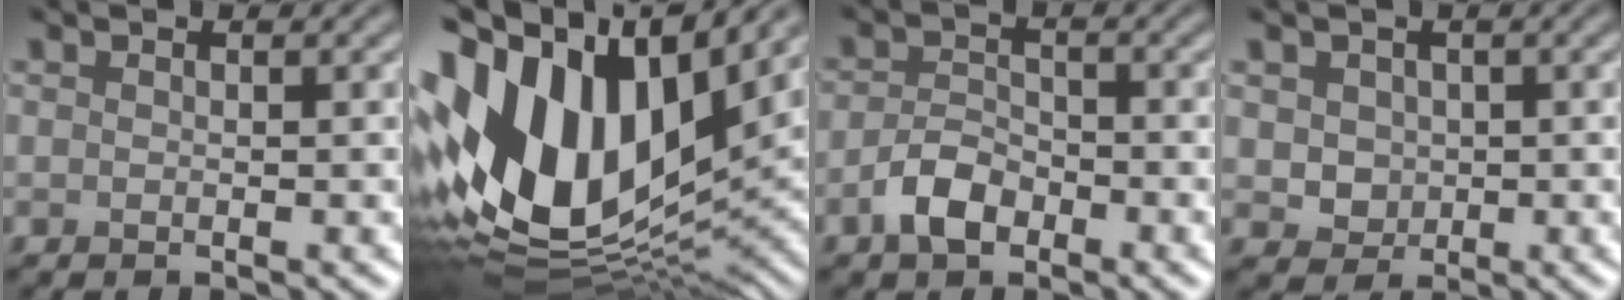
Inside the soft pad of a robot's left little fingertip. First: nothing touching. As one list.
[{"total": 17.5, "force": [3.3, 10.4, 13.6], "torque": [-0.286, 0.013, 0.053]}, {"total": 3.1, "force": [-1.8, 1.7, 1.8], "torque": [-0.036, 0.005, -0.038]}, {"total": 2.6, "force": [0.5, 2.3, 1.1], "torque": [-0.024, 0.001, 0.016]}]